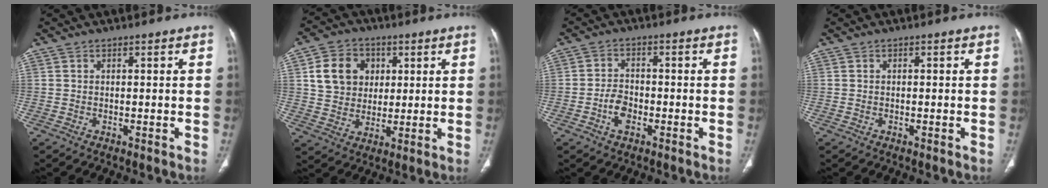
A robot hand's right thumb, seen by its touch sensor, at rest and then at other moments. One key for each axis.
{"total": 11.3, "fx": 3.2, "fy": 9.4, "fz": 5.5, "tx": -0.066, "ty": -0.002, "tz": 0.058}
{"total": 4.4, "fx": -1.8, "fy": 2.8, "fz": 2.9, "tx": -0.049, "ty": 0.016, "tz": -0.036}
{"total": 0.0}